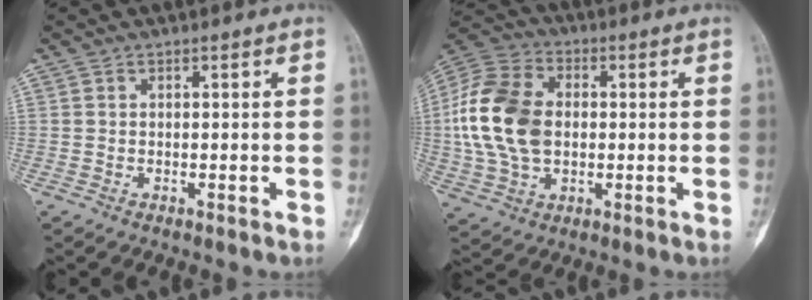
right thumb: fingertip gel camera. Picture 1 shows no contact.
{"total": 17.6, "force": [0.4, 11.9, 12.9], "torque": [-0.253, 0.017, 0.006]}